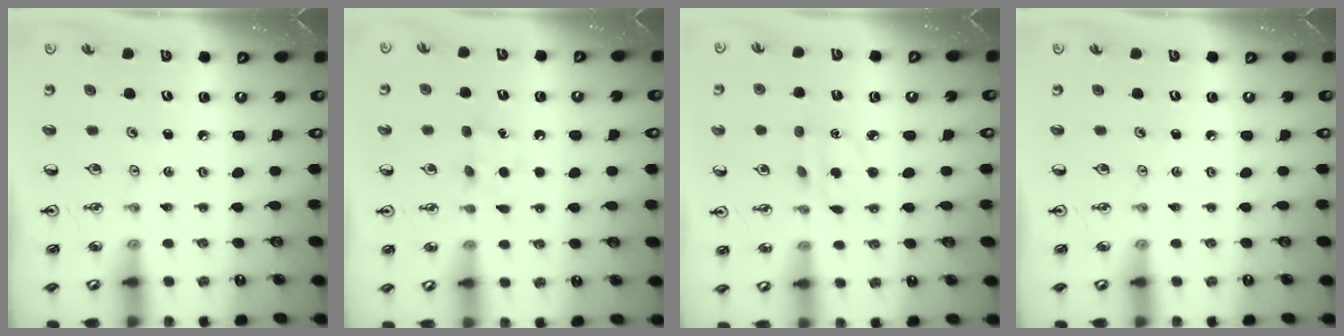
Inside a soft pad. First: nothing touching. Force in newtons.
{"total": 5.0, "press": 4.9, "slide": 0.7}
{"total": 3.3, "press": 3.2, "slide": 0.7}
{"total": 0.0}